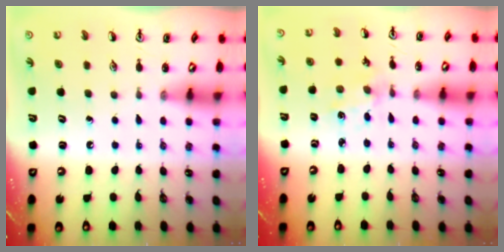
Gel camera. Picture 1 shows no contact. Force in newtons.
{"total": 1.1, "press": 1.1, "slide": 0.2}